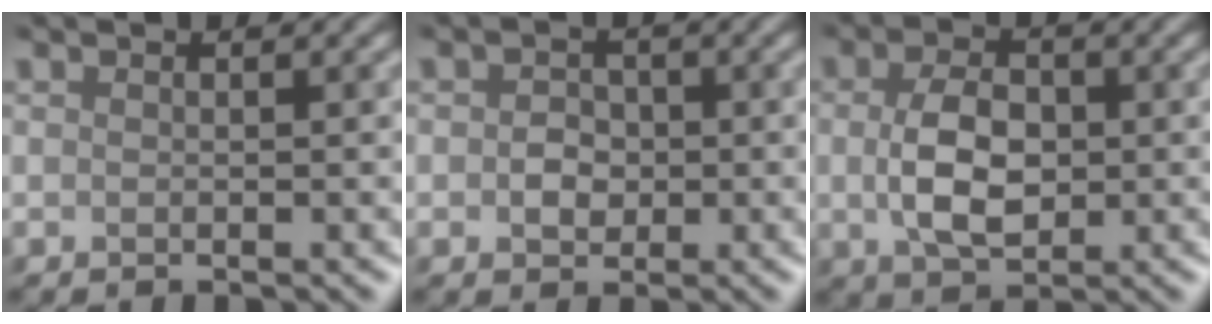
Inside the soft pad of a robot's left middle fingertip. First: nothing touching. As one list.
[{"total": 1.5, "force": [-0.1, 1.4, 0.5], "torque": [-0.004, 0.000, -0.007]}, {"total": 4.1, "force": [0.1, 2.5, 3.3], "torque": [-0.077, -0.002, 0.007]}]